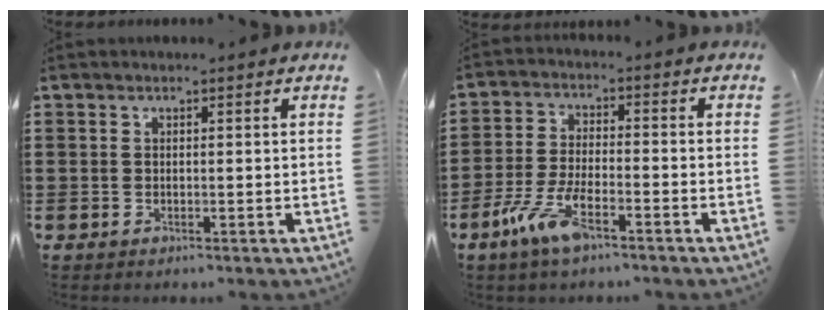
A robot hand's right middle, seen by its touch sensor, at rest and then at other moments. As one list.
[{"total": 7.6, "force": [-4.3, 2.0, 5.9], "torque": [-0.141, -0.013, -0.083]}]